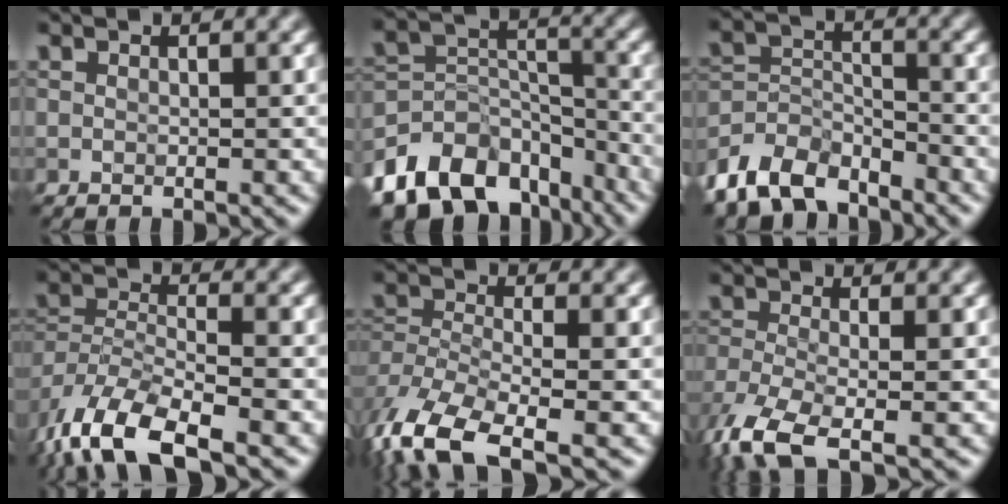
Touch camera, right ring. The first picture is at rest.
{"total": 10.9, "force": [-7.5, 6.4, 4.5], "torque": [-0.073, 0.009, -0.129]}
{"total": 7.6, "force": [-6.0, 3.7, 2.8], "torque": [-0.052, -0.006, -0.124]}
{"total": 9.6, "force": [-6.5, 3.5, 6.2], "torque": [-0.115, -0.010, -0.128]}
{"total": 9.1, "force": [-5.8, 3.6, 6.1], "torque": [-0.130, -0.018, -0.118]}
{"total": 6.6, "force": [-4.0, 2.2, 4.7], "torque": [-0.105, -0.018, -0.089]}